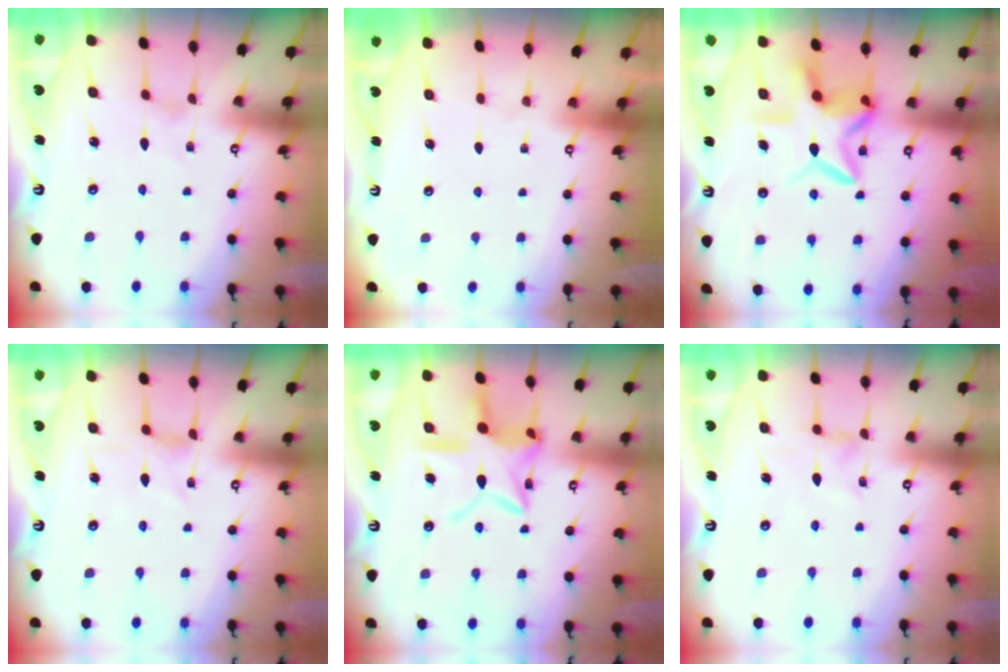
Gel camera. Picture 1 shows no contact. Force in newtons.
{"total": 0.0}
{"total": 9.7, "press": 9.6, "slide": 0.7}
{"total": 1.2, "press": 1.1, "slide": 0.2}
{"total": 14.8, "press": 14.7, "slide": 1.2}
{"total": 0.6, "press": 0.5, "slide": 0.3}